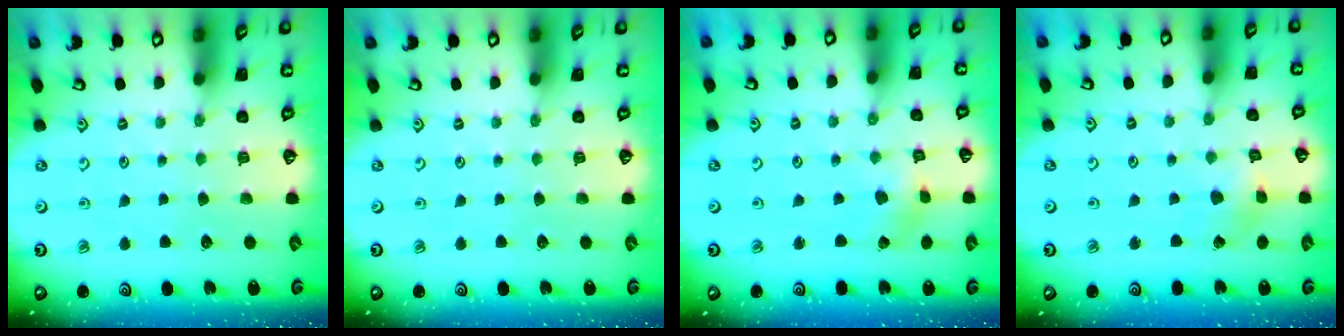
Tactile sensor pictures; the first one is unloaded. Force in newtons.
{"total": 0.0}
{"total": 1.3, "press": 1.2, "slide": 0.3}
{"total": 2.5, "press": 2.5, "slide": 0.2}